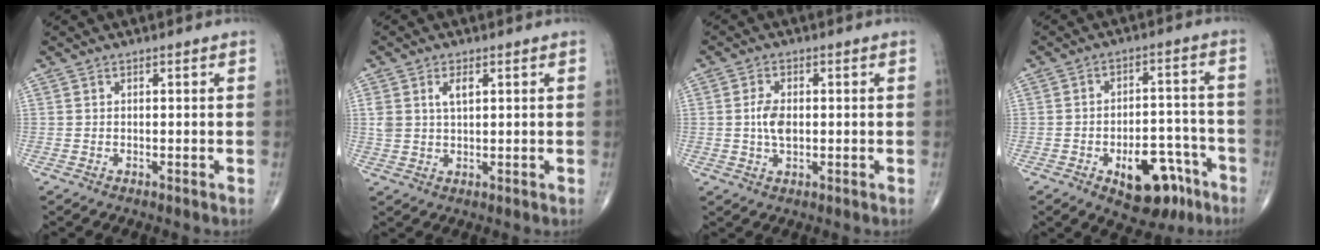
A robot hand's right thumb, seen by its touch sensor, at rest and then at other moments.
{"total": 3.7, "force": [1.5, 1.8, 2.9], "torque": [-0.055, 0.001, 0.031]}
{"total": 4.4, "force": [0.0, 2.4, 3.6], "torque": [-0.070, 0.000, -0.001]}
{"total": 13.2, "force": [-6.7, 7.0, 9.0], "torque": [-0.094, 0.049, -0.084]}